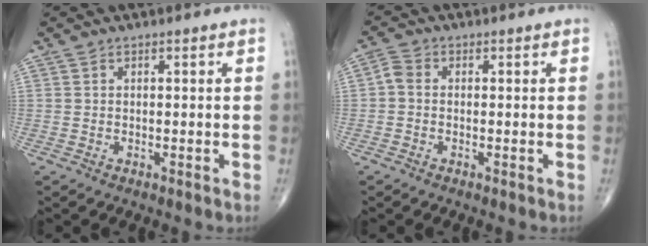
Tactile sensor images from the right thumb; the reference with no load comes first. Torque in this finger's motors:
{"motor_torque": [-0.28, 0.50, 0.30, -0.08, 0.01]}